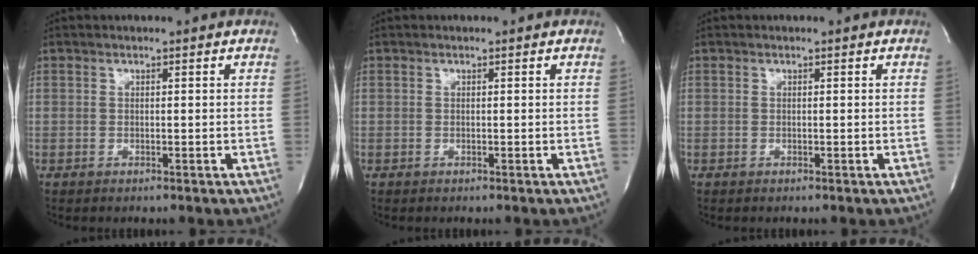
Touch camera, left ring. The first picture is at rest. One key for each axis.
{"total": 0.0}
{"total": 0.0}